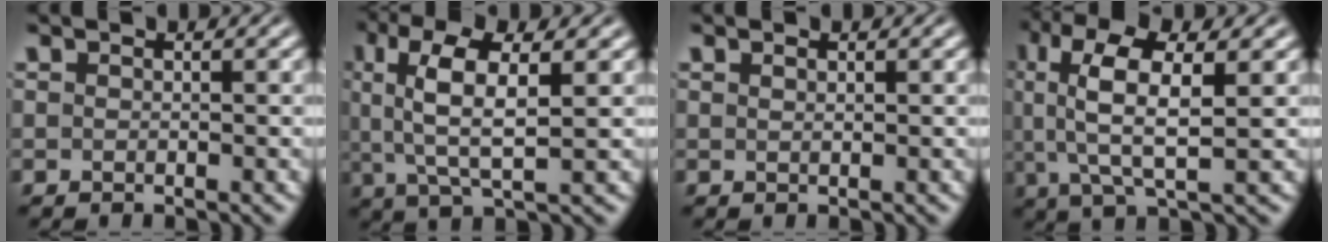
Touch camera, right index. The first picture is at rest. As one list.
[{"total": 5.7, "force": [1.3, 1.7, 5.3], "torque": [-0.101, 0.001, 0.027]}, {"total": 0.9, "force": [0.4, -0.8, 0.2], "torque": [0.002, -0.005, 0.012]}, {"total": 7.0, "force": [1.6, 2.7, 6.2], "torque": [-0.128, -0.001, 0.027]}]